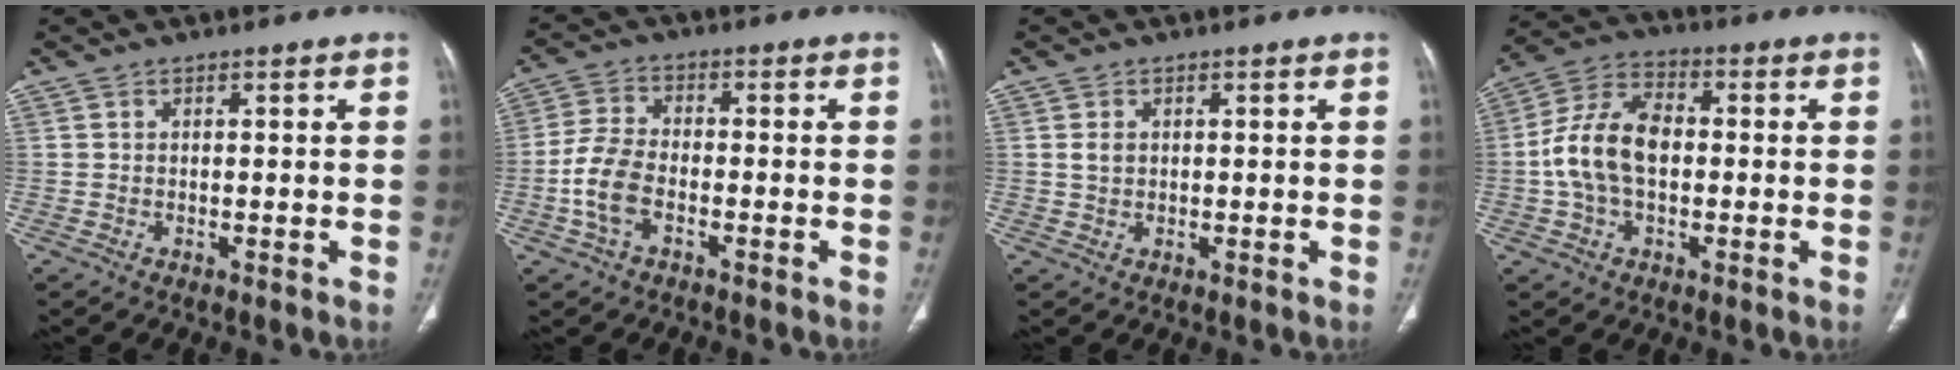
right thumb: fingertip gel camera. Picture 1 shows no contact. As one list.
[{"total": 7.4, "force": [-2.6, 4.2, 5.5], "torque": [-0.121, 0.018, -0.055]}, {"total": 1.7, "force": [0.4, 1.3, 1.0], "torque": [-0.018, 0.001, 0.011]}, {"total": 12.2, "force": [-0.5, 7.7, 9.4], "torque": [-0.181, 0.031, -0.015]}]